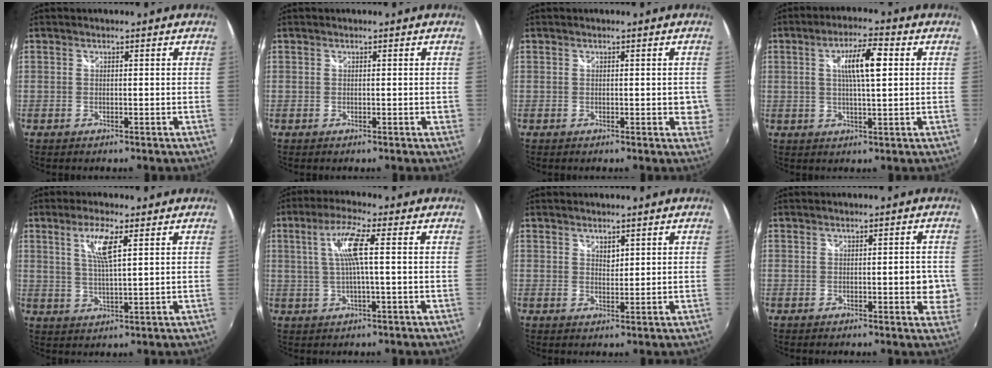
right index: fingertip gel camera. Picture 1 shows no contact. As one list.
[{"total": 0.5, "force": [0.1, 0.3, 0.5], "torque": [-0.002, 0.002, 0.001]}, {"total": 2.8, "force": [0.1, 1.6, 2.4], "torque": [-0.019, 0.002, 0.003]}, {"total": 7.9, "force": [1.8, 1.5, 7.5], "torque": [-0.130, 0.007, 0.031]}, {"total": 6.1, "force": [2.6, 0.8, 5.4], "torque": [-0.106, -0.002, 0.050]}, {"total": 6.9, "force": [1.0, 0.0, 6.9], "torque": [-0.133, 0.003, 0.023]}, {"total": 1.8, "force": [1.3, 1.0, 0.8], "torque": [-0.009, 0.000, 0.023]}, {"total": 4.8, "force": [-0.2, 2.1, 4.4], "torque": [-0.047, -0.002, -0.001]}]